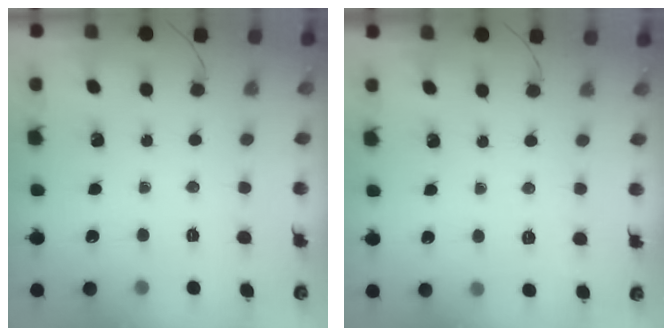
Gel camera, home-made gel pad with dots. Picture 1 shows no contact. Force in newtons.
{"total": 1.5, "press": 0.4, "slide": 1.4}